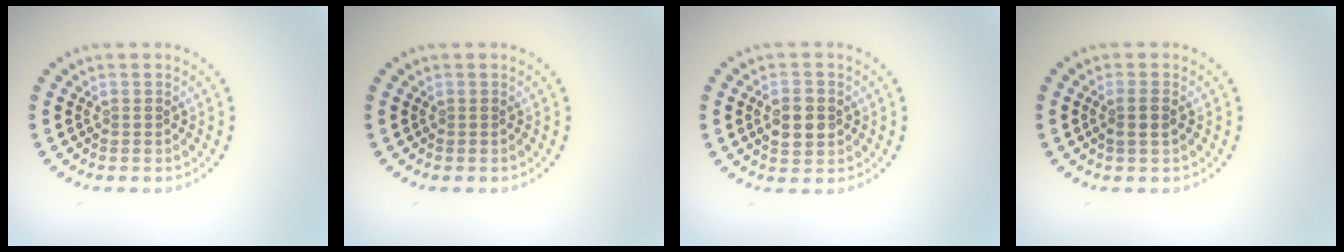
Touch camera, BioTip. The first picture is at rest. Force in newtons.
{"total": 0.0}
{"total": 2.8, "press": 2.8, "slide": 0.1}
{"total": 1.5, "press": 1.3, "slide": 0.6}